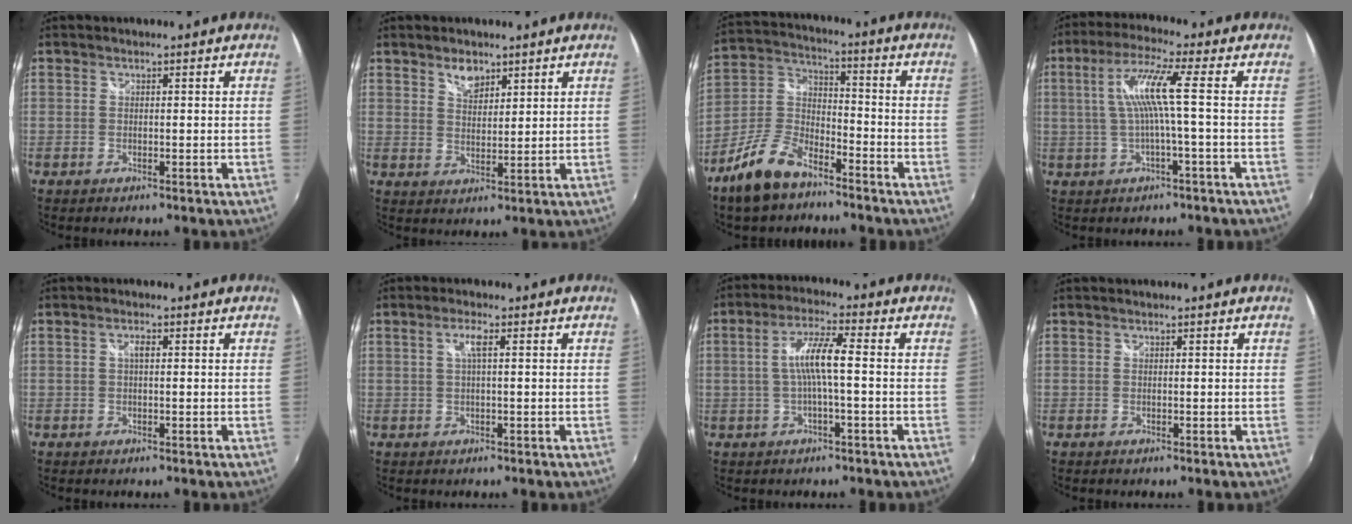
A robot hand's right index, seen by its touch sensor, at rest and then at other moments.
{"total": 4.1, "force": [2.9, 2.1, 1.9], "torque": [-0.024, 0.004, 0.051]}
{"total": 11.9, "force": [-8.2, 5.3, 6.9], "torque": [-0.161, 0.006, -0.157]}
{"total": 7.9, "force": [0.0, -0.9, 7.9], "torque": [-0.155, 0.004, 0.007]}
{"total": 1.4, "force": [0.2, 0.5, 1.3], "torque": [-0.024, 0.004, 0.000]}
{"total": 2.4, "force": [0.5, 0.1, 2.3], "torque": [-0.044, 0.003, 0.006]}
{"total": 6.6, "force": [-0.6, 0.4, 6.5], "torque": [-0.135, 0.009, -0.009]}
{"total": 0.0}